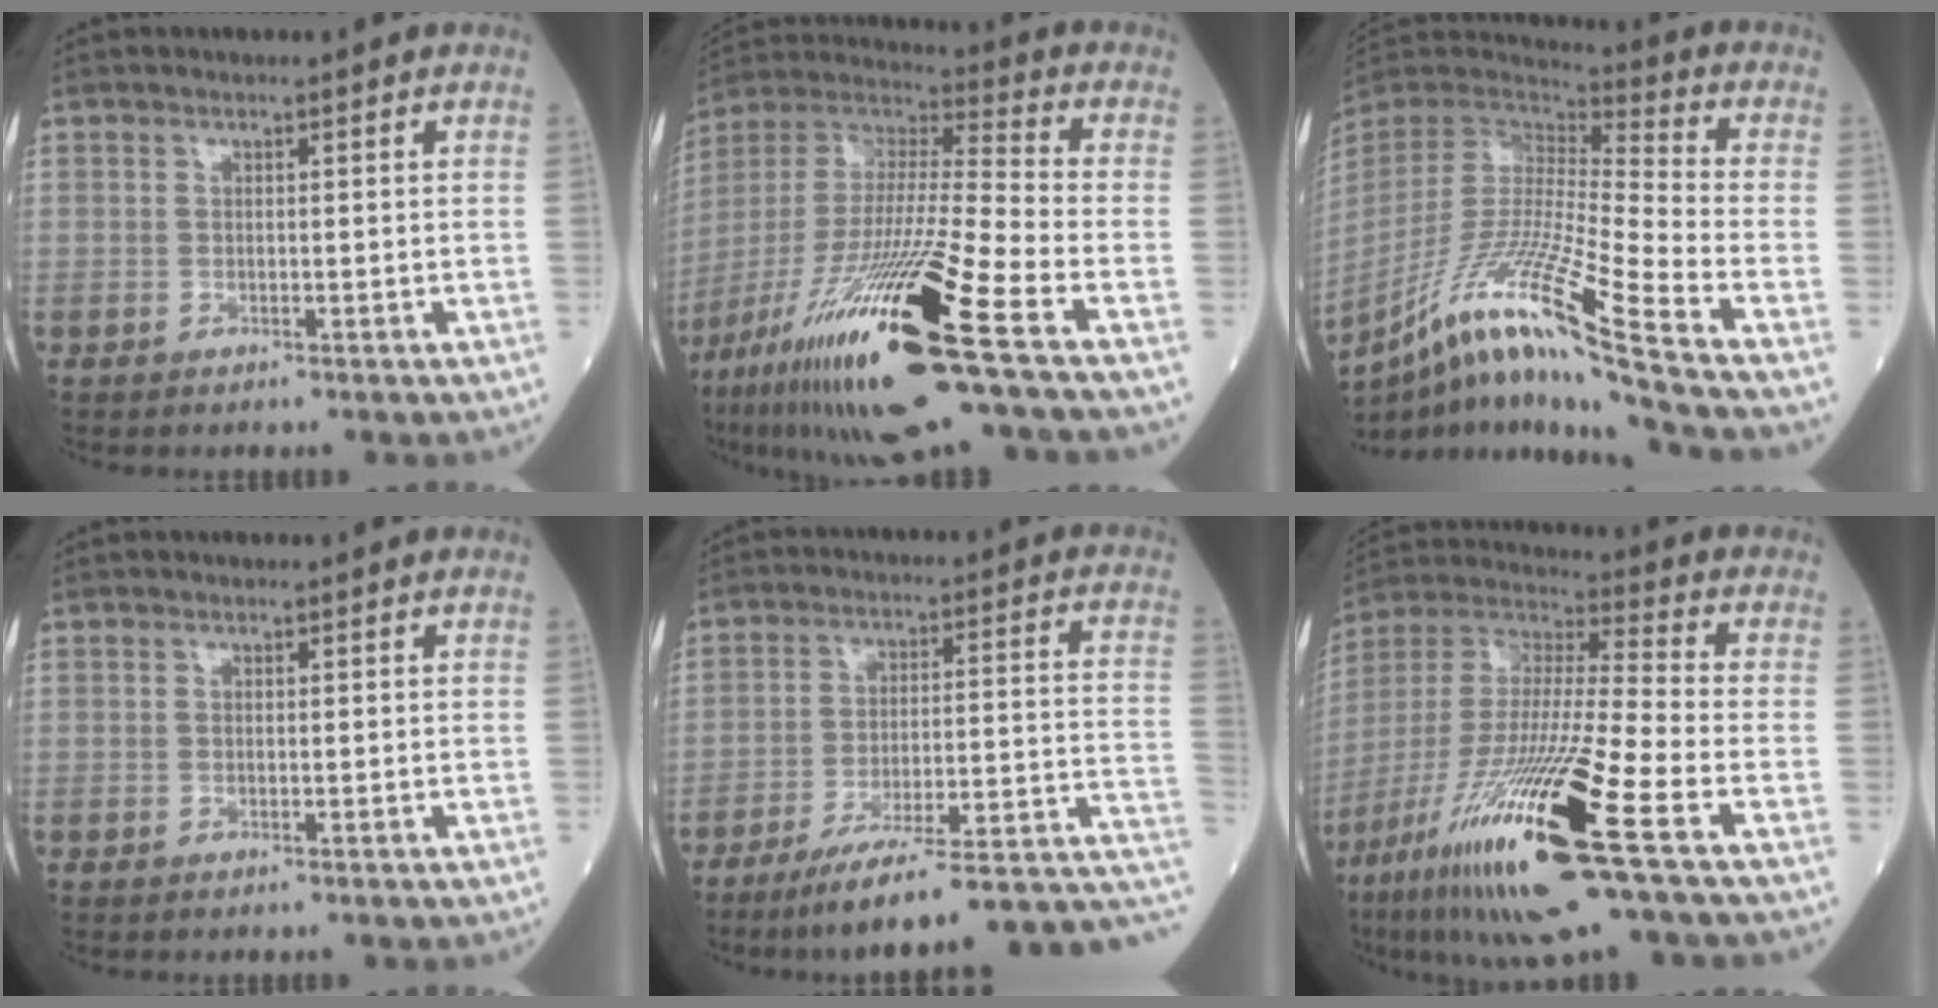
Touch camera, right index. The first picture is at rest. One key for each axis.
{"total": 26.2, "fx": -13.2, "fy": 1.1, "fz": 22.6, "tx": -0.445, "ty": -0.057, "tz": -0.239}
{"total": 21.9, "fx": -13.4, "fy": -1.3, "fz": 17.3, "tx": -0.347, "ty": -0.040, "tz": -0.254}
{"total": 0.0}
{"total": 20.1, "fx": -14.5, "fy": 1.9, "fz": 13.7, "tx": -0.142, "ty": 0.024, "tz": -0.216}
{"total": 23.9, "fx": -11.6, "fy": 1.1, "fz": 20.9, "tx": -0.421, "ty": -0.061, "tz": -0.215}